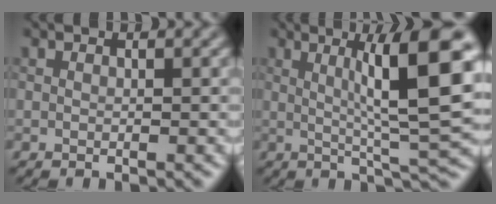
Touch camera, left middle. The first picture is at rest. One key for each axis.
{"total": 9.9, "fx": 2.1, "fy": 1.4, "fz": 9.6, "tx": -0.129, "ty": 0.005, "tz": 0.035}